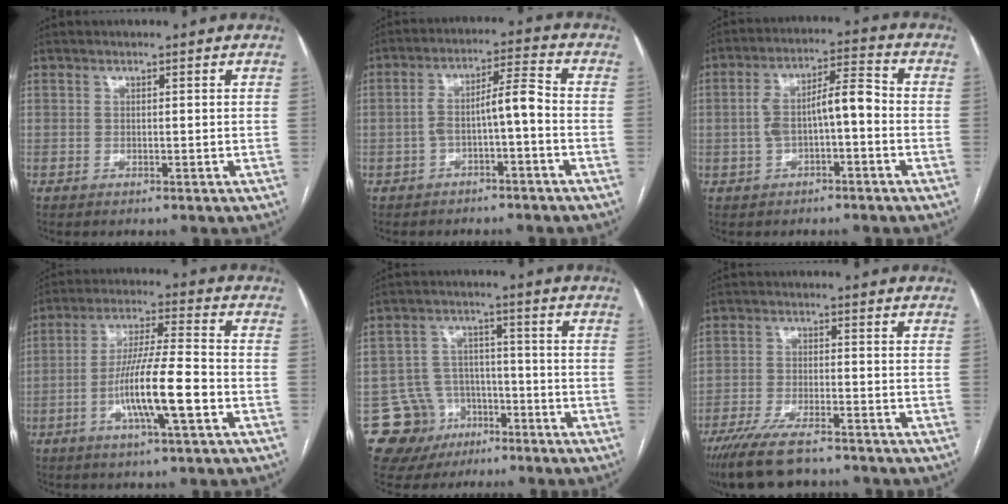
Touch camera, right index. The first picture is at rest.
{"total": 6.4, "force": [-1.8, 0.9, 6.1], "torque": [-0.108, 0.035, -0.028]}
{"total": 8.3, "force": [-1.1, 2.4, 7.9], "torque": [-0.145, 0.037, -0.015]}
{"total": 11.9, "force": [-3.9, 0.7, 11.3], "torque": [-0.207, -0.002, -0.071]}
{"total": 9.9, "force": [-4.8, 8.6, 1.1], "torque": [-0.025, 0.035, -0.062]}
{"total": 10.9, "force": [-8.7, 2.4, 6.2], "torque": [-0.109, -0.025, -0.144]}